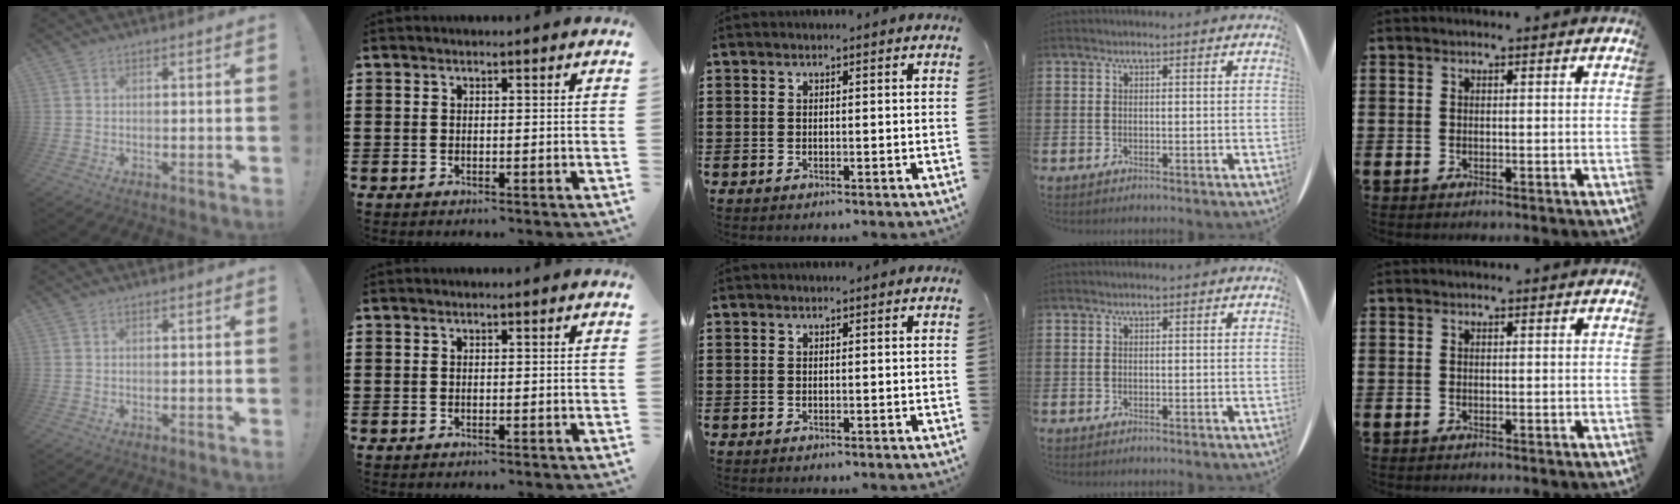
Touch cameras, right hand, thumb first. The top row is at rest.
{}